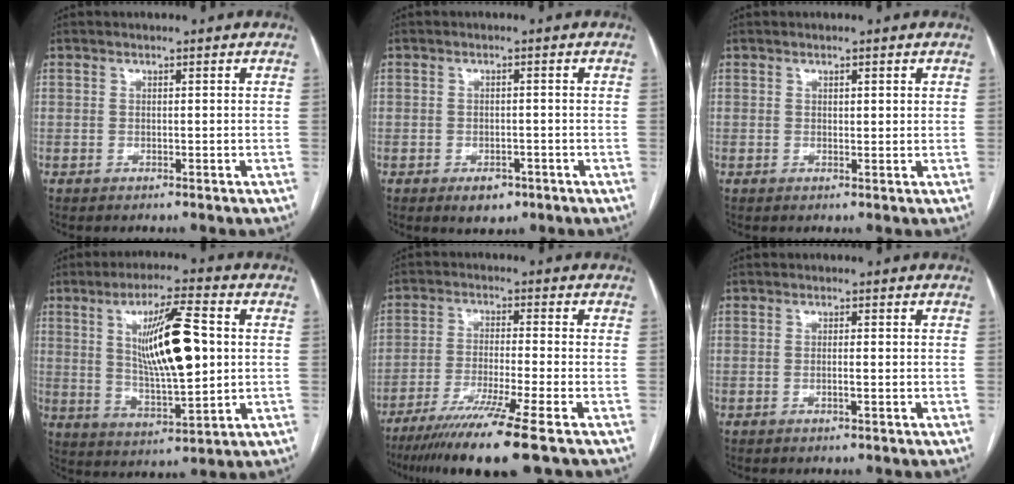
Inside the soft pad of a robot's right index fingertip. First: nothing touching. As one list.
[{"total": 3.5, "force": [-2.0, 2.1, 1.9], "torque": [-0.023, 0.001, -0.019]}, {"total": 1.2, "force": [0.6, 0.4, 1.0], "torque": [-0.015, -0.001, 0.008]}, {"total": 13.7, "force": [2.3, 2.5, 13.3], "torque": [-0.233, 0.003, 0.041]}, {"total": 12.3, "force": [-8.6, -1.7, 8.6], "torque": [-0.149, -0.037, -0.142]}, {"total": 1.3, "force": [-0.4, 0.1, 1.2], "torque": [-0.023, -0.001, -0.007]}]